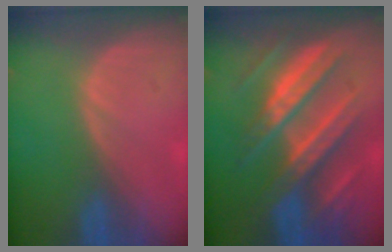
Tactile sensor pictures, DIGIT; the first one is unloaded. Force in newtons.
{"total": 10.7, "press": 10.7, "slide": 1.0}